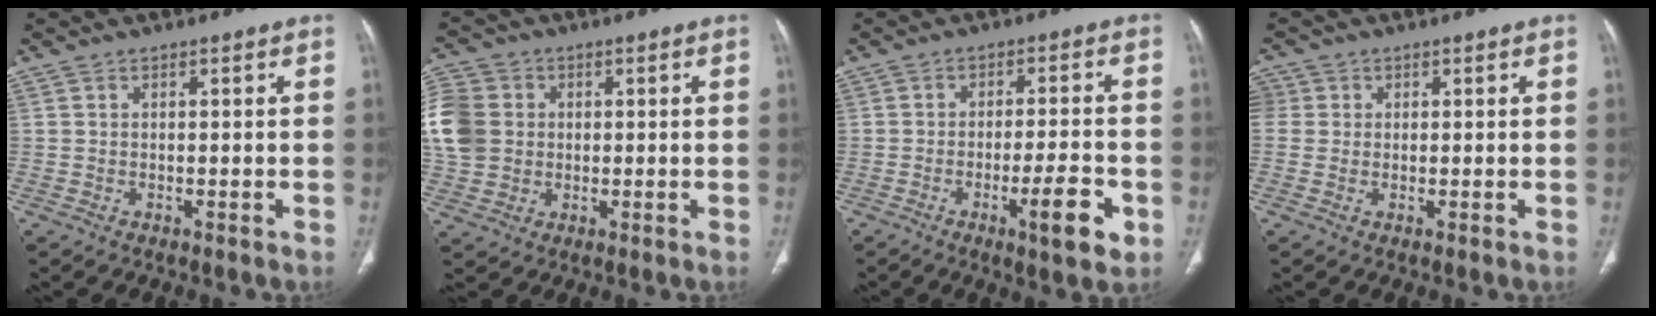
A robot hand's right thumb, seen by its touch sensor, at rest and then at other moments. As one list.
[{"total": 15.1, "force": [1.1, 13.0, 7.6], "torque": [-0.190, 0.025, 0.025]}, {"total": 8.8, "force": [-3.7, 1.8, 7.8], "torque": [-0.113, 0.012, -0.052]}, {"total": 4.1, "force": [0.8, 3.9, 1.1], "torque": [-0.014, 0.011, 0.015]}]